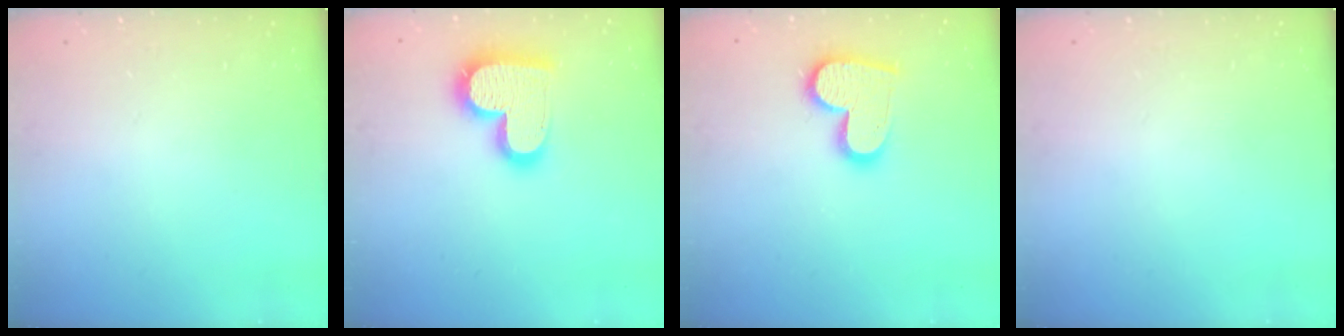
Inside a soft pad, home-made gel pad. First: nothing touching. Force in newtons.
{"total": 17.9, "press": 17.9, "slide": 1.1}
{"total": 13.6, "press": 13.5, "slide": 0.9}
{"total": 0.0}